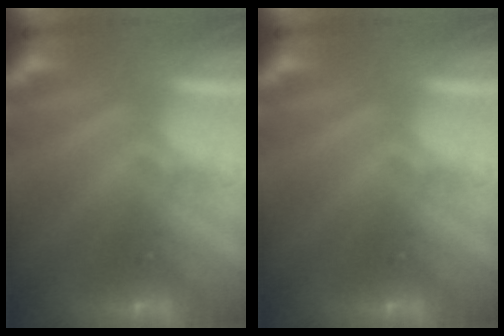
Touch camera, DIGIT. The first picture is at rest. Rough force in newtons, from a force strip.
{"total": 0.0}